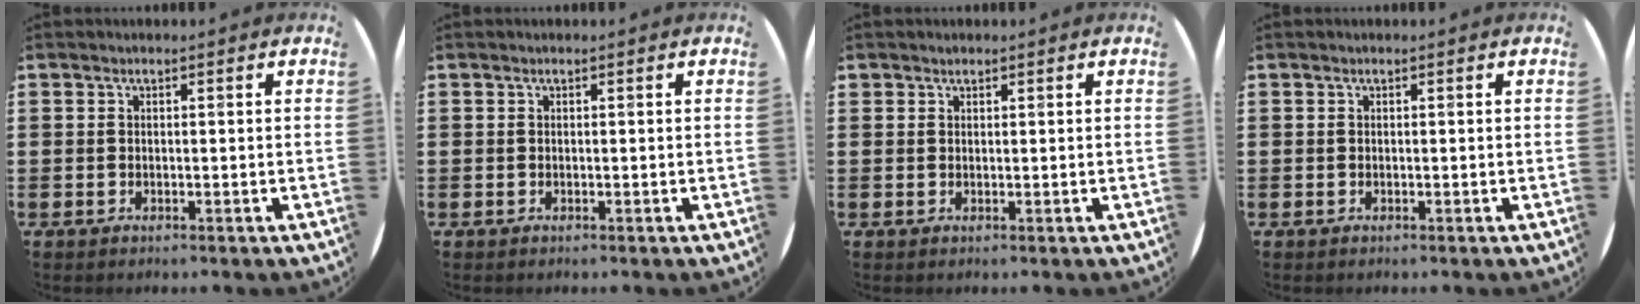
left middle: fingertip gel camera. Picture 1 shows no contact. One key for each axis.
{"total": 0.0}
{"total": 0.7, "fx": 0.6, "fy": 0.3, "fz": 0.0, "tx": 0.007, "ty": -0.001, "tz": 0.009}
{"total": 0.0}